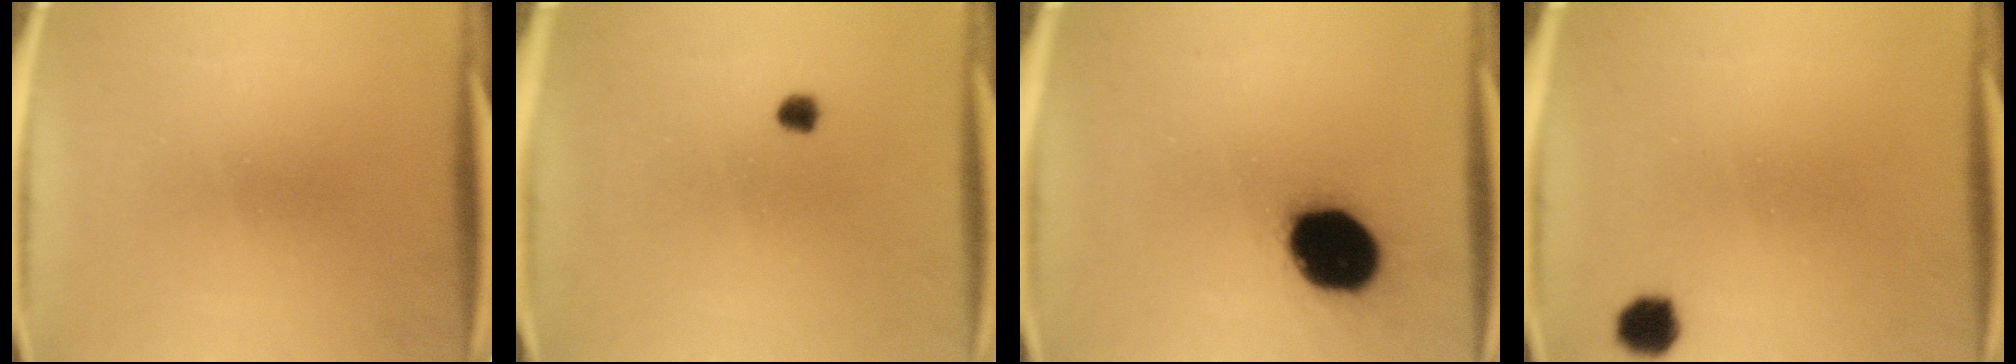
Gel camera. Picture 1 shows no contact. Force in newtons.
{"total": 1.9}
{"total": 19.4}
{"total": 3.9}